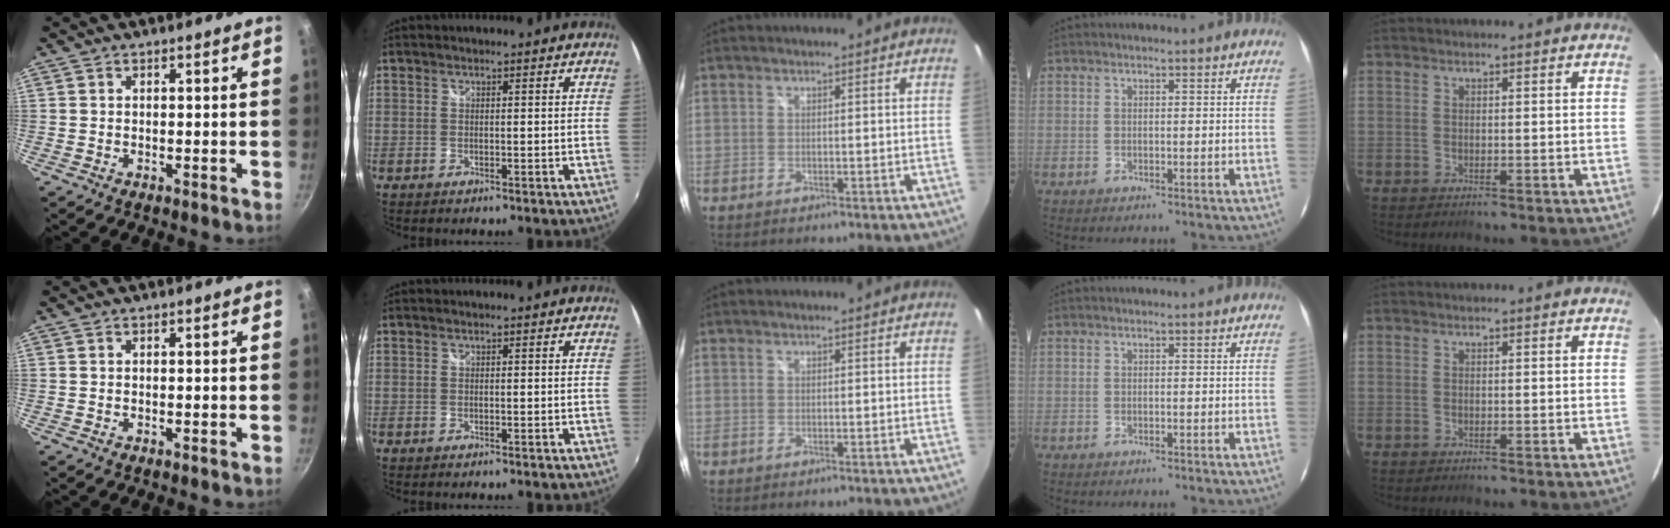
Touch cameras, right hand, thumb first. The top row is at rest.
{}